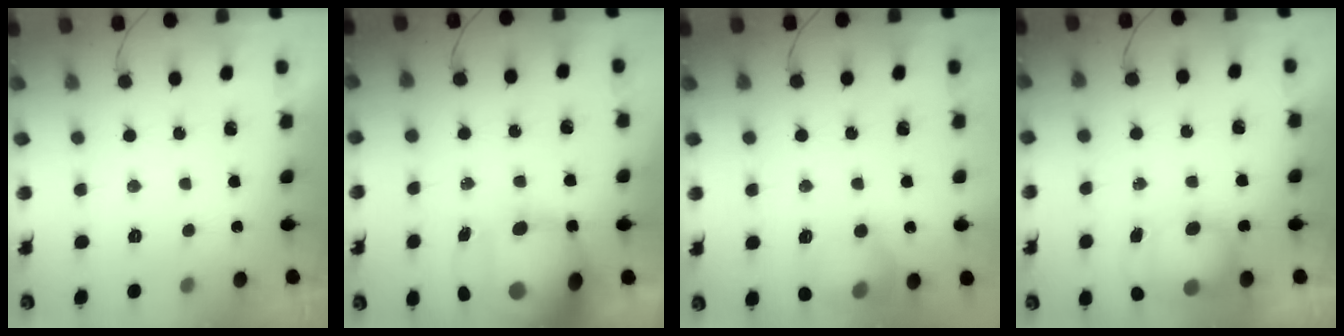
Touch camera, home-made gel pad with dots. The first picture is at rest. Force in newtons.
{"total": 20.5, "press": 19.9, "slide": 4.9}
{"total": 12.8, "press": 12.8, "slide": 1.0}
{"total": 11.3, "press": 8.7, "slide": 7.1}